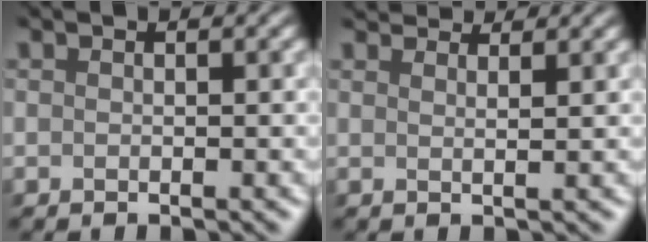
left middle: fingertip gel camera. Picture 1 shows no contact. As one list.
[{"total": 5.1, "force": [4.1, 1.8, 2.4], "torque": [-0.024, 0.029, 0.029]}]